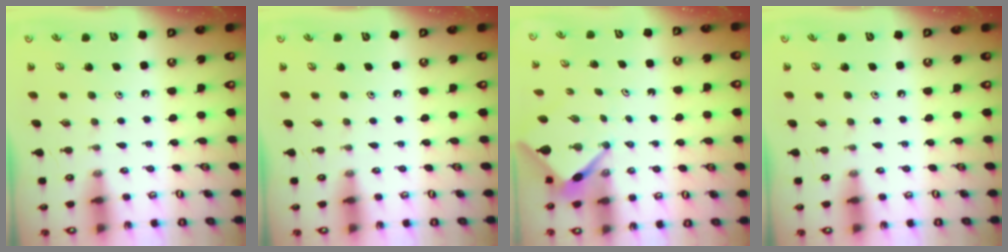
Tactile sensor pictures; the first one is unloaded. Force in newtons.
{"total": 0.0}
{"total": 3.4, "press": 3.4, "slide": 0.1}
{"total": 0.0}